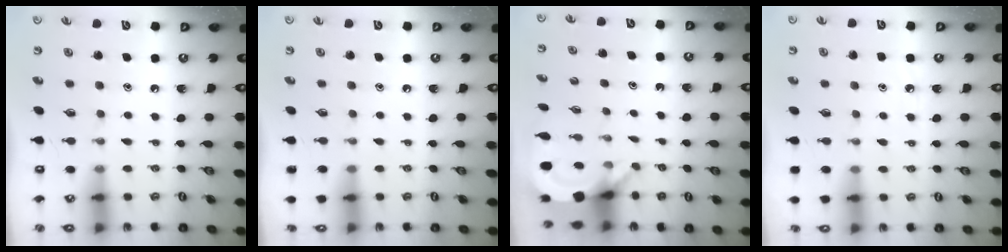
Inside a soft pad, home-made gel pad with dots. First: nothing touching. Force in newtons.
{"total": 0.0}
{"total": 3.9, "press": 3.9, "slide": 0.3}
{"total": 3.6, "press": 3.5, "slide": 0.5}